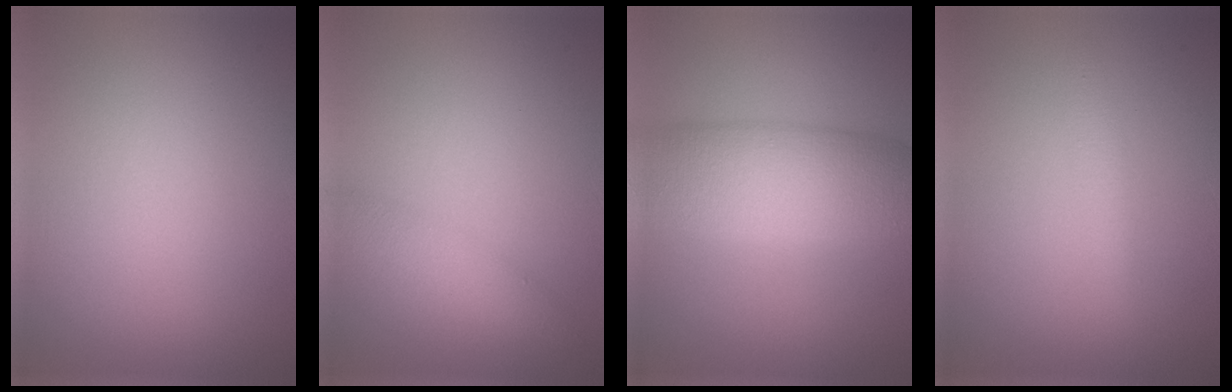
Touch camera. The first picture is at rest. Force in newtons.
{"total": 2.5, "press": 2.5, "slide": 0.1}
{"total": 8.3, "press": 8.3, "slide": 0.1}
{"total": 1.1, "press": 1.1, "slide": 0.1}